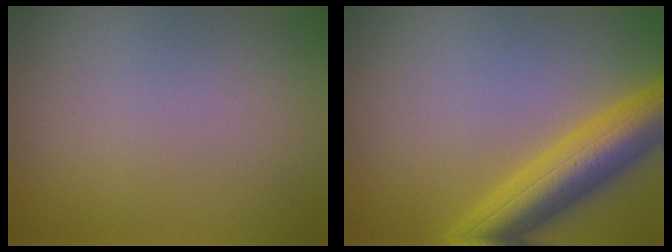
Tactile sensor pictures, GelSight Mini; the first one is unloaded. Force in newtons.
{"total": 7.4, "press": 7.4, "slide": 0.5}